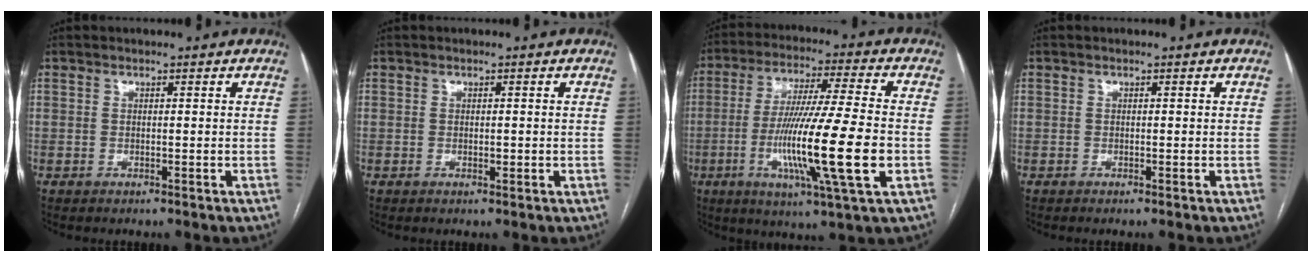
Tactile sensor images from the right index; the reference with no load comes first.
{"total": 1.0, "force": [-0.1, 0.4, 0.9], "torque": [-0.013, -0.002, -0.001]}
{"total": 18.0, "force": [-4.1, 0.0, 17.6], "torque": [-0.325, -0.021, -0.077]}
{"total": 0.0}